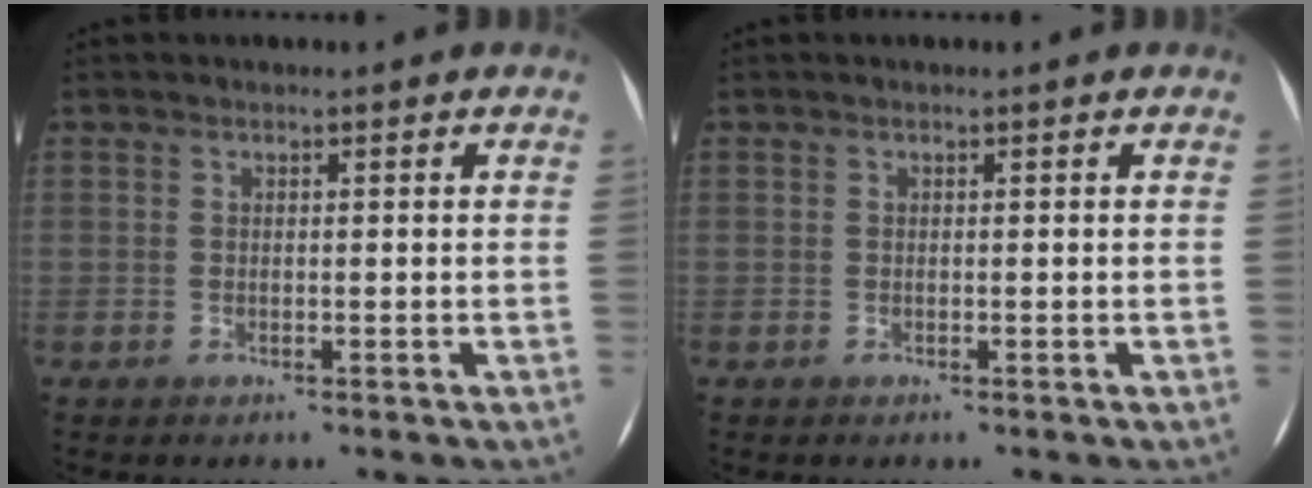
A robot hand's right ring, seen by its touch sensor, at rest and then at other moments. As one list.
[{"total": 0.0}]